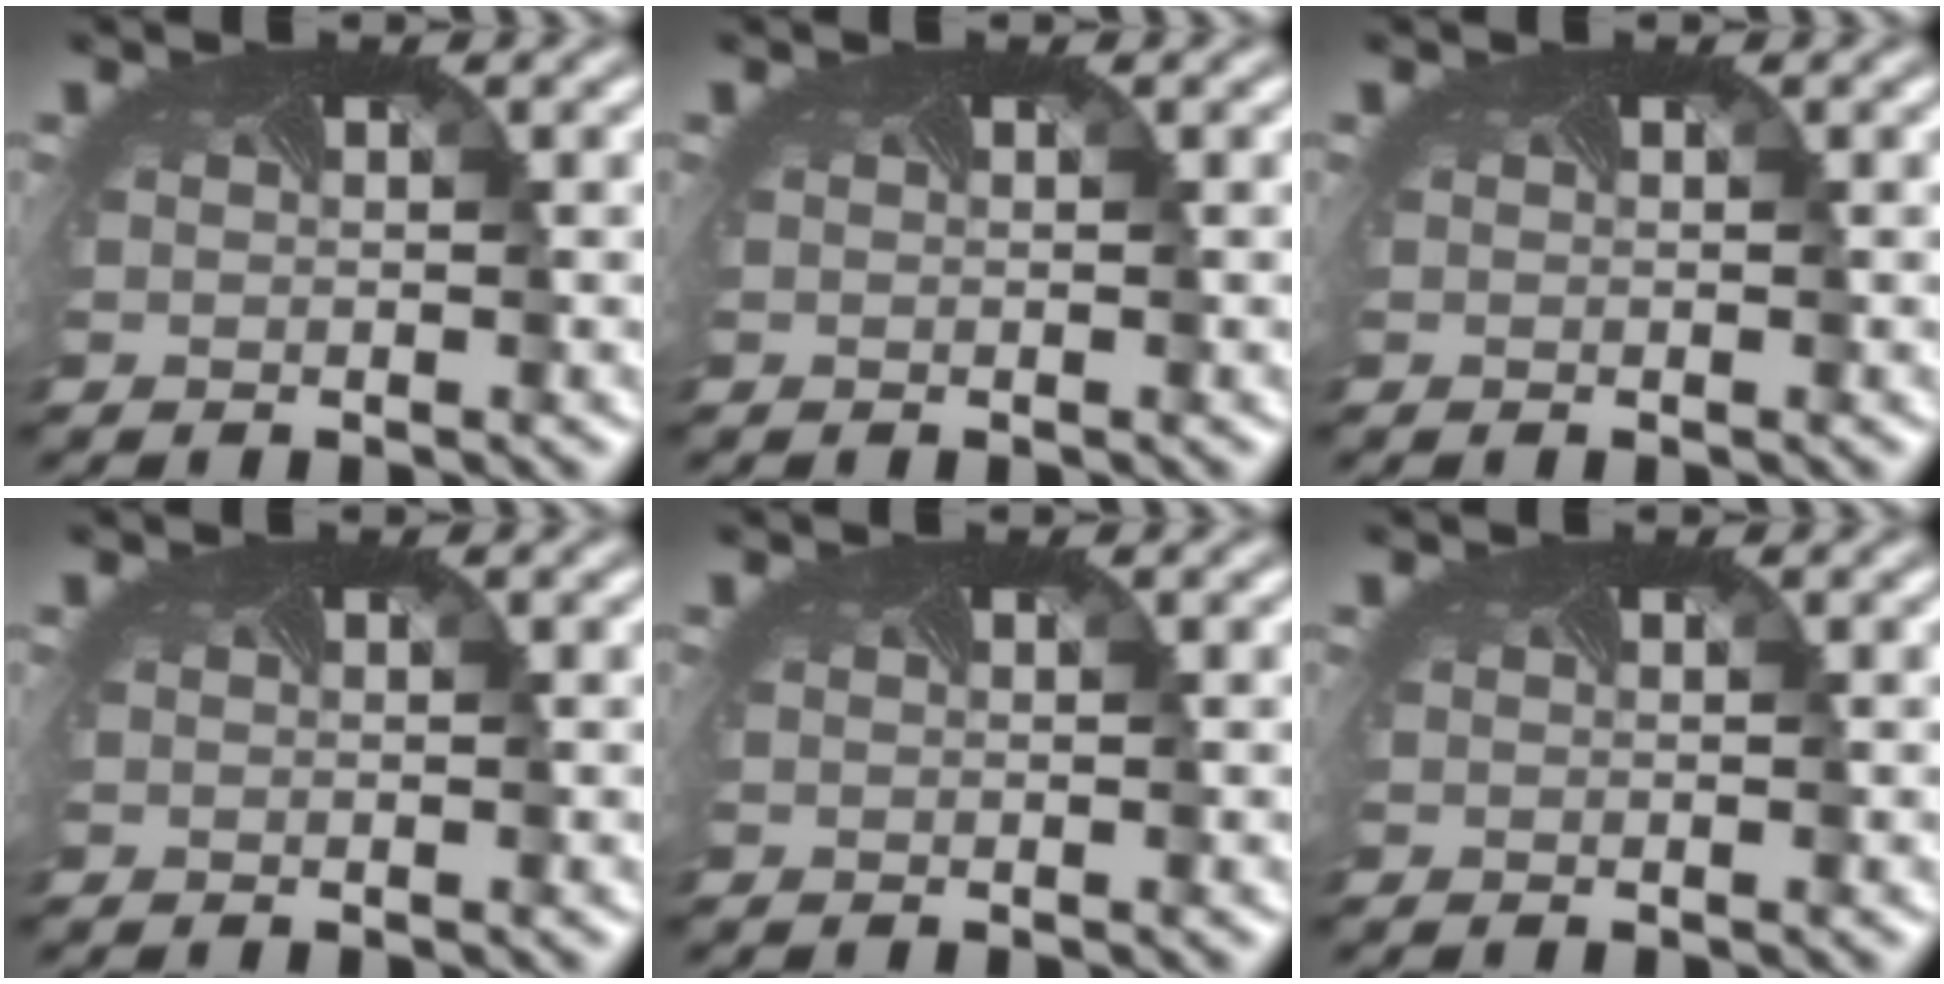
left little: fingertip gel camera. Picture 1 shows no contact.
{"total": 0.0}
{"total": 0.0}
{"total": 0.0}
{"total": 0.0}
{"total": 0.0}